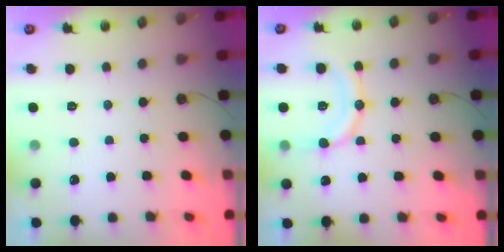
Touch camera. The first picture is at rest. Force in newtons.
{"total": 14.6, "press": 14.4, "slide": 2.6}